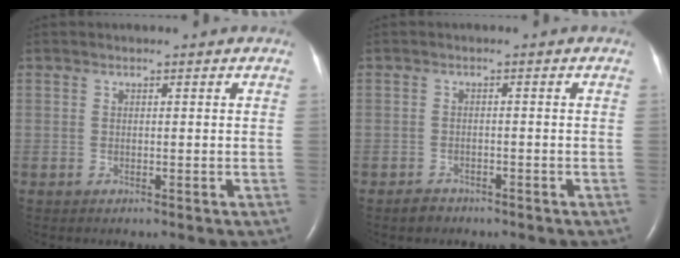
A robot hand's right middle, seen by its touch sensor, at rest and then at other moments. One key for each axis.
{"total": 1.8, "fx": -1.5, "fy": 1.0, "fz": 0.2, "tx": -0.011, "ty": 0.002, "tz": -0.023}